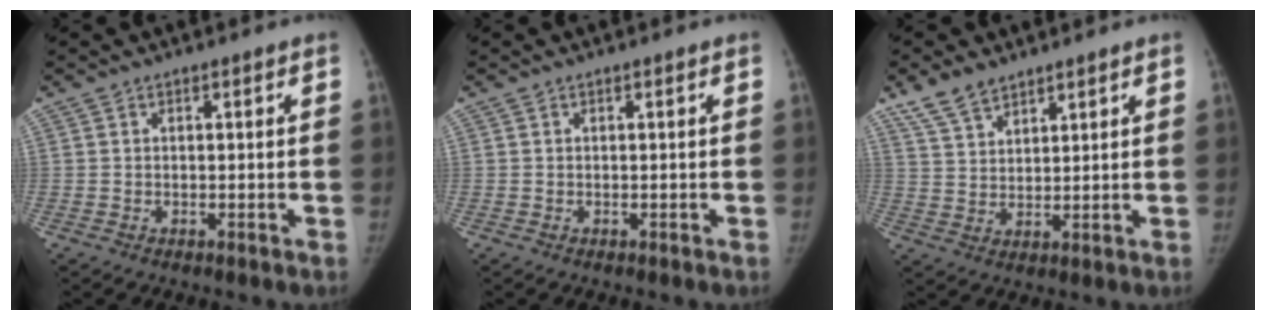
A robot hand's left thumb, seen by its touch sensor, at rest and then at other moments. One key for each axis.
{"total": 0.0}
{"total": 6.5, "fx": 5.0, "fy": 3.2, "fz": 2.7, "tx": -0.039, "ty": -0.019, "tz": 0.104}